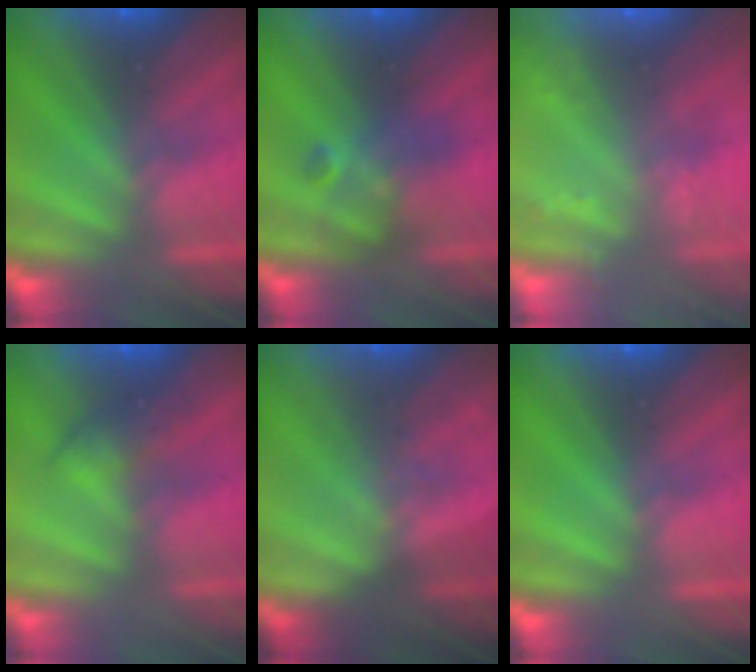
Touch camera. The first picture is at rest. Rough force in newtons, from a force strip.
{"total": 2.5}
{"total": 2.4}
{"total": 2.9}
{"total": 1.4}
{"total": 0.0}